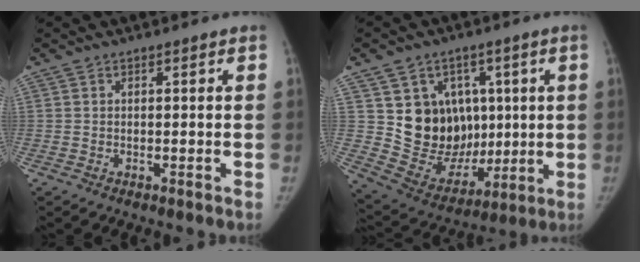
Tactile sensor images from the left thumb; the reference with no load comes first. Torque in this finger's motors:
{"motor_torque": [0.19, 0.19, 0.50, -0.13, 0.05]}